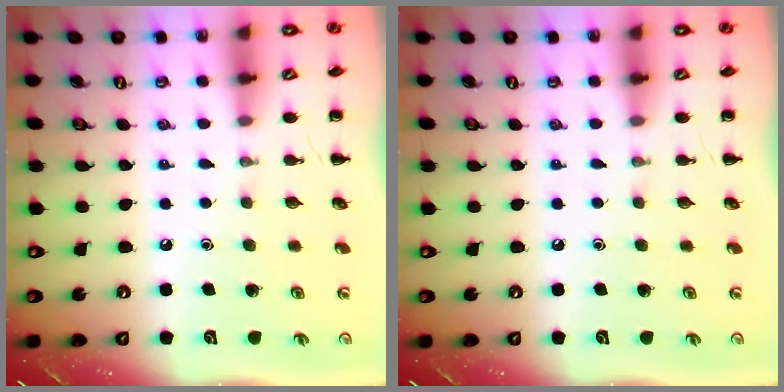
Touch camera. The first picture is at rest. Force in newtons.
{"total": 0.0}